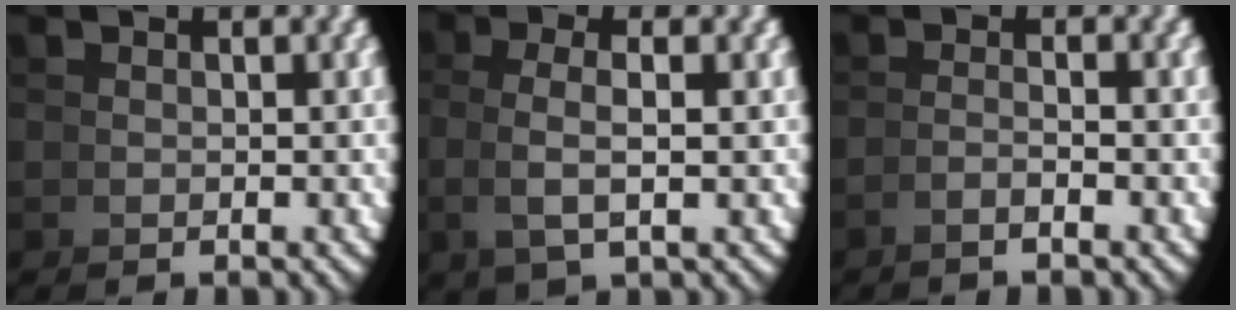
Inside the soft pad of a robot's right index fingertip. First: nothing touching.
{"total": 2.8, "force": [0.8, 0.0, 2.7], "torque": [-0.050, 0.007, 0.022]}
{"total": 1.9, "force": [-1.1, -1.4, 0.6], "torque": [-0.002, 0.009, -0.023]}